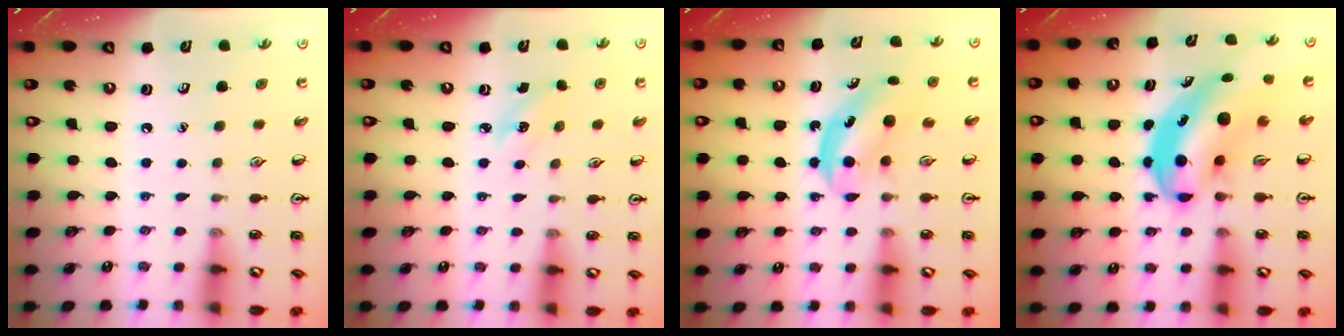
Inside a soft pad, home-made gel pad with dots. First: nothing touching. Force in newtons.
{"total": 2.7, "press": 2.5, "slide": 1.0}
{"total": 5.3, "press": 5.2, "slide": 0.9}
{"total": 7.2, "press": 7.0, "slide": 1.7}